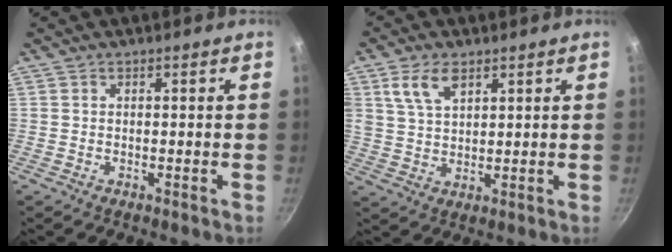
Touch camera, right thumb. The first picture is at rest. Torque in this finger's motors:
{"motor_torque": [0.26, 0.29, 1.35, 1.04, 0.17]}